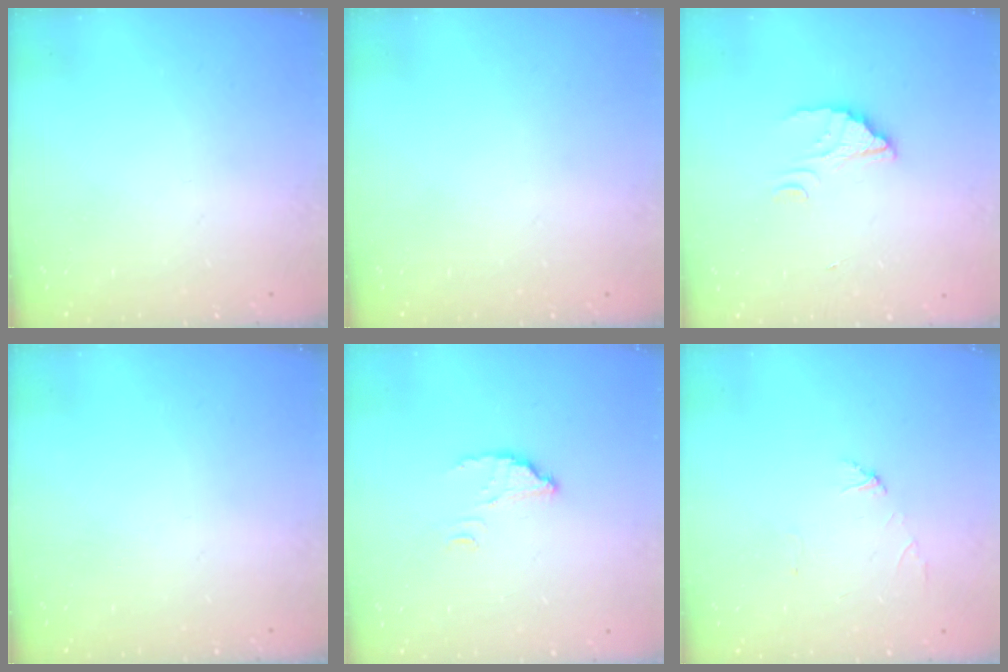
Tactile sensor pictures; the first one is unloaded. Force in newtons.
{"total": 0.0}
{"total": 1.6, "press": 1.6, "slide": 0.0}
{"total": 0.0}
{"total": 2.5, "press": 2.5, "slide": 0.2}
{"total": 2.7, "press": 2.7, "slide": 0.2}